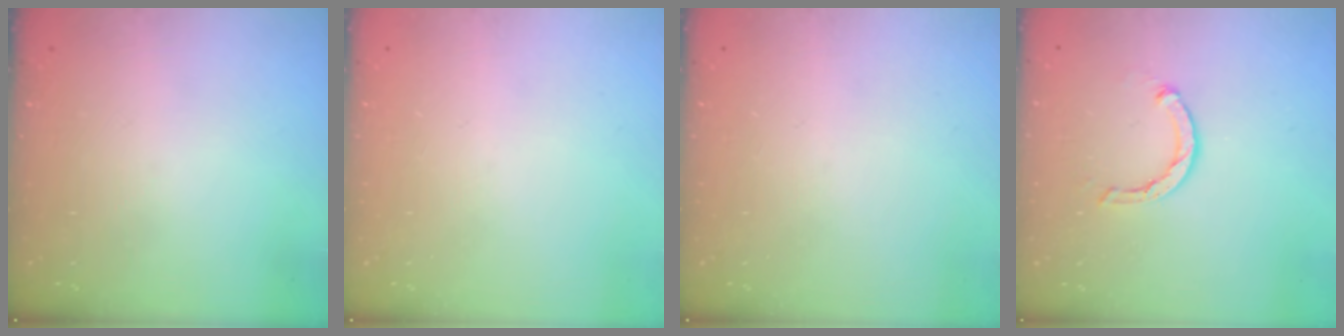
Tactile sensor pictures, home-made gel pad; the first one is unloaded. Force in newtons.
{"total": 0.0}
{"total": 0.0}
{"total": 3.7, "press": 3.6, "slide": 0.6}